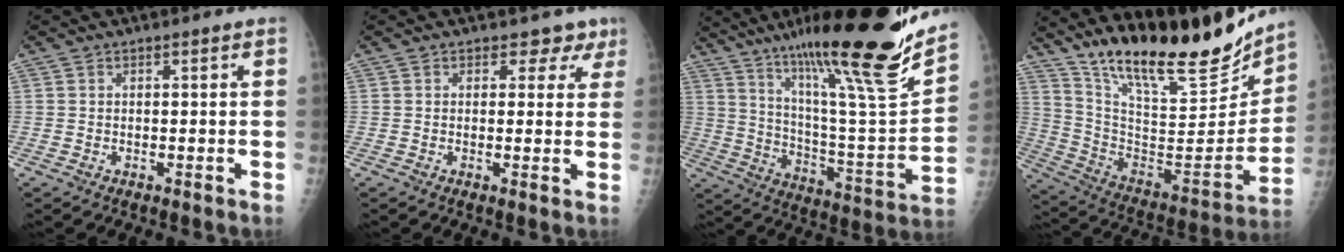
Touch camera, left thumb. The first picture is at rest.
{"total": 3.5, "force": [2.3, 2.6, 0.5], "torque": [0.022, -0.012, 0.014]}
{"total": 28.5, "force": [20.3, 2.5, 19.9], "torque": [-0.293, -0.099, 0.329]}
{"total": 25.3, "force": [20.0, 6.9, 14.0], "torque": [-0.193, -0.098, 0.330]}